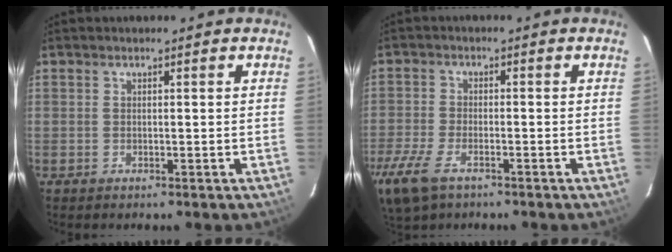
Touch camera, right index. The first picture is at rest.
{"total": 10.8, "force": [-6.8, 4.9, 6.9], "torque": [-0.180, -0.030, -0.131]}